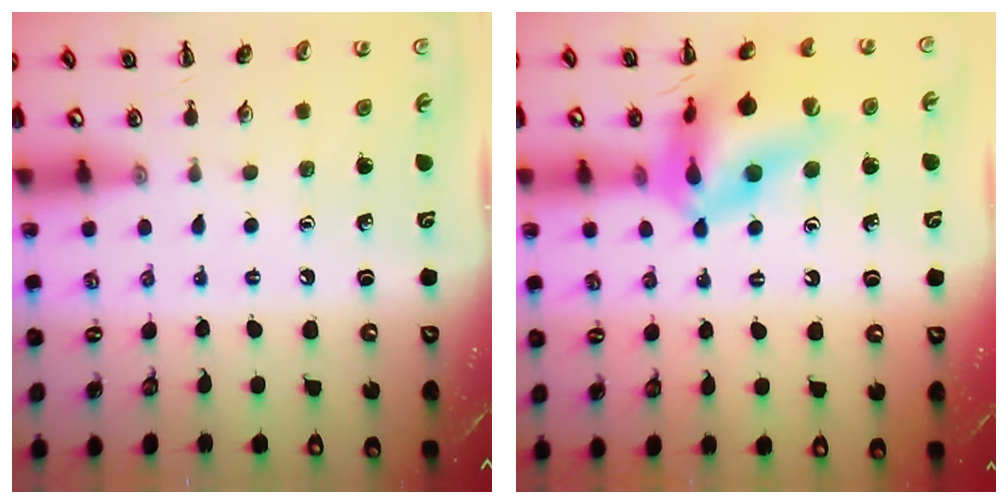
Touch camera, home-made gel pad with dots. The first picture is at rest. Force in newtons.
{"total": 16.9, "press": 16.6, "slide": 3.3}